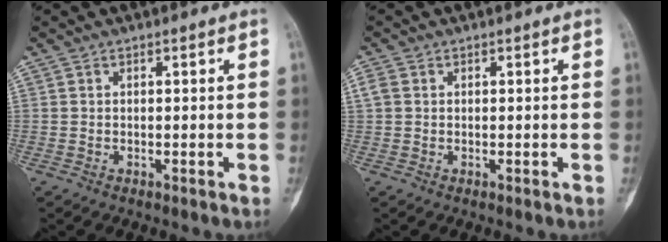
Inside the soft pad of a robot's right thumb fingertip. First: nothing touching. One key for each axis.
{"total": 1.7, "fx": 0.4, "fy": 1.4, "fz": 0.9, "tx": -0.025, "ty": 0.008, "tz": 0.009}